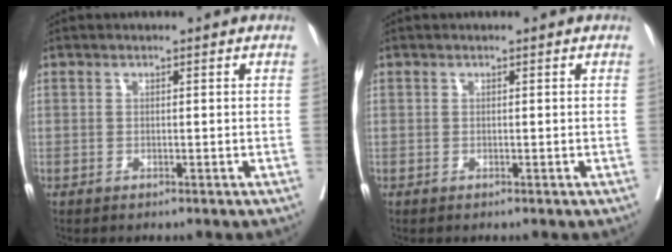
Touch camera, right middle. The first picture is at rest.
{"total": 0.0}